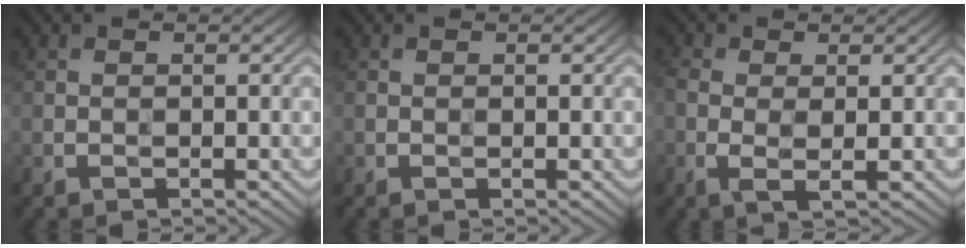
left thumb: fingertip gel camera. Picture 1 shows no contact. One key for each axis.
{"total": 0.0}
{"total": 3.5, "fx": -0.2, "fy": 1.5, "fz": 3.2, "tx": -0.085, "ty": -0.004, "tz": -0.008}